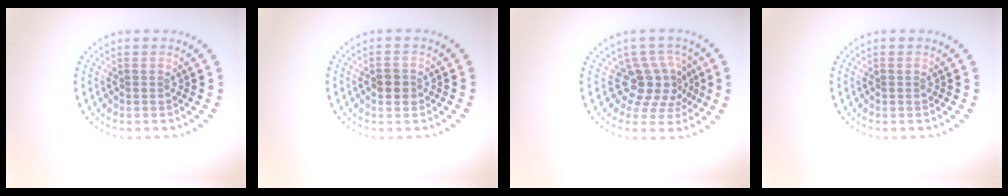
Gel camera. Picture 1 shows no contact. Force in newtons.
{"total": 1.6, "press": 1.6, "slide": 0.2}
{"total": 3.8, "press": 2.9, "slide": 2.5}
{"total": 0.5, "press": 0.5, "slide": 0.1}